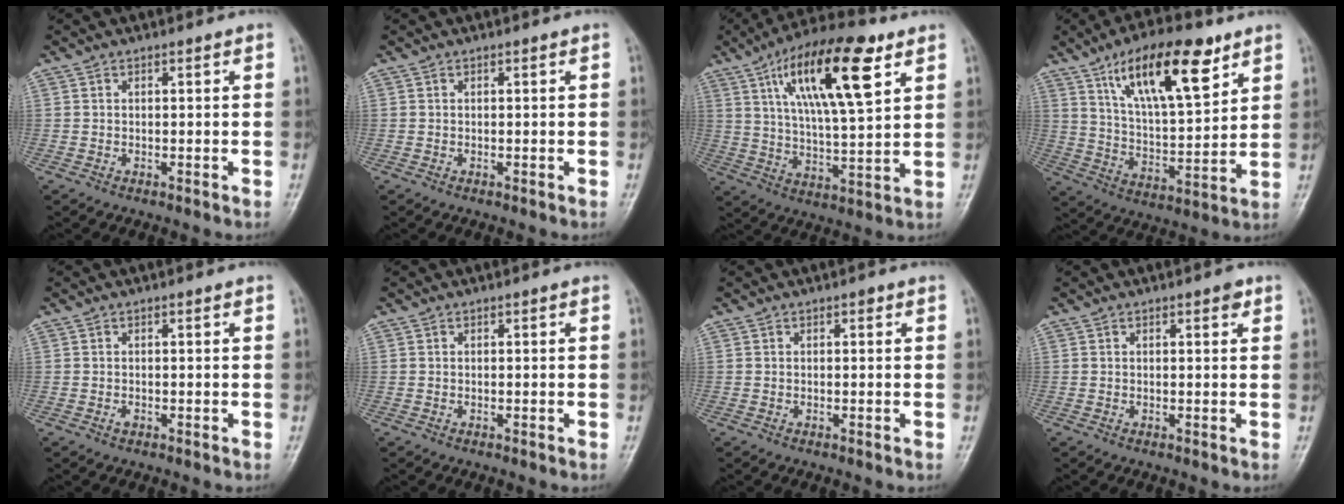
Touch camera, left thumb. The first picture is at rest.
{"total": 0.0}
{"total": 19.4, "force": [8.8, 6.0, 16.3], "torque": [-0.258, -0.020, 0.149]}
{"total": 18.4, "force": [10.2, 6.6, 13.9], "torque": [-0.200, -0.041, 0.178]}
{"total": 0.7, "force": [-0.1, 0.4, 0.5], "torque": [-0.005, -0.001, -0.002]}
{"total": 0.0}
{"total": 0.6, "force": [0.3, 0.3, 0.4], "torque": [-0.002, 0.001, 0.001]}
{"total": 1.5, "force": [0.9, 0.6, 1.1], "torque": [-0.010, -0.002, 0.009]}